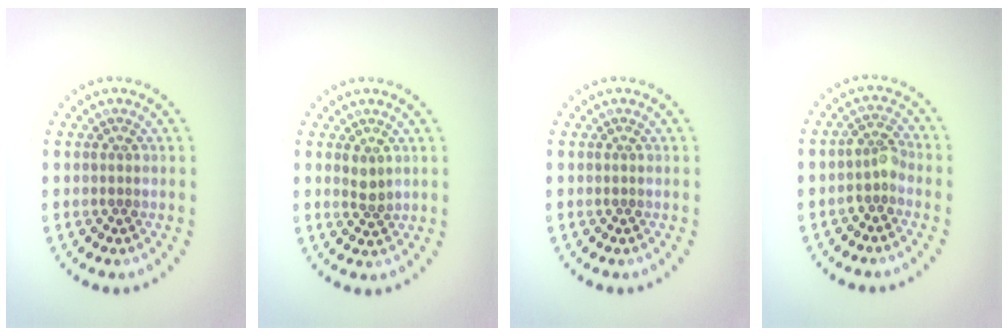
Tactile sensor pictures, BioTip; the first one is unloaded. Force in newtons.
{"total": 1.4, "press": 1.1, "slide": 0.8}
{"total": 0.0}
{"total": 2.0, "press": 1.6, "slide": 1.2}